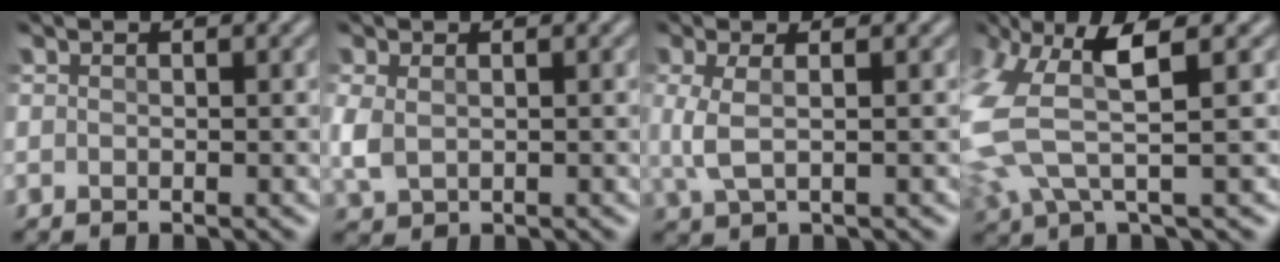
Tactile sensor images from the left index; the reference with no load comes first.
{"total": 2.6, "force": [-0.2, 1.8, 1.9], "torque": [-0.050, -0.005, 0.000]}
{"total": 2.9, "force": [0.0, 0.9, 2.7], "torque": [-0.069, 0.001, 0.002]}
{"total": 7.2, "force": [1.1, 2.5, 6.7], "torque": [-0.174, 0.003, 0.015]}